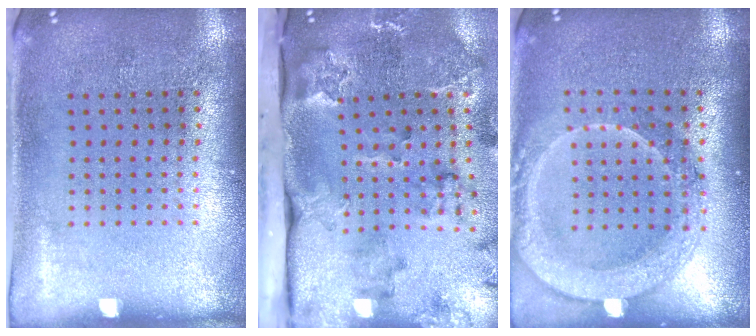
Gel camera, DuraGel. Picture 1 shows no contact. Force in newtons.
{"total": 3.2, "press": 2.5, "slide": 2.0}
{"total": 2.1, "press": 1.9, "slide": 0.8}